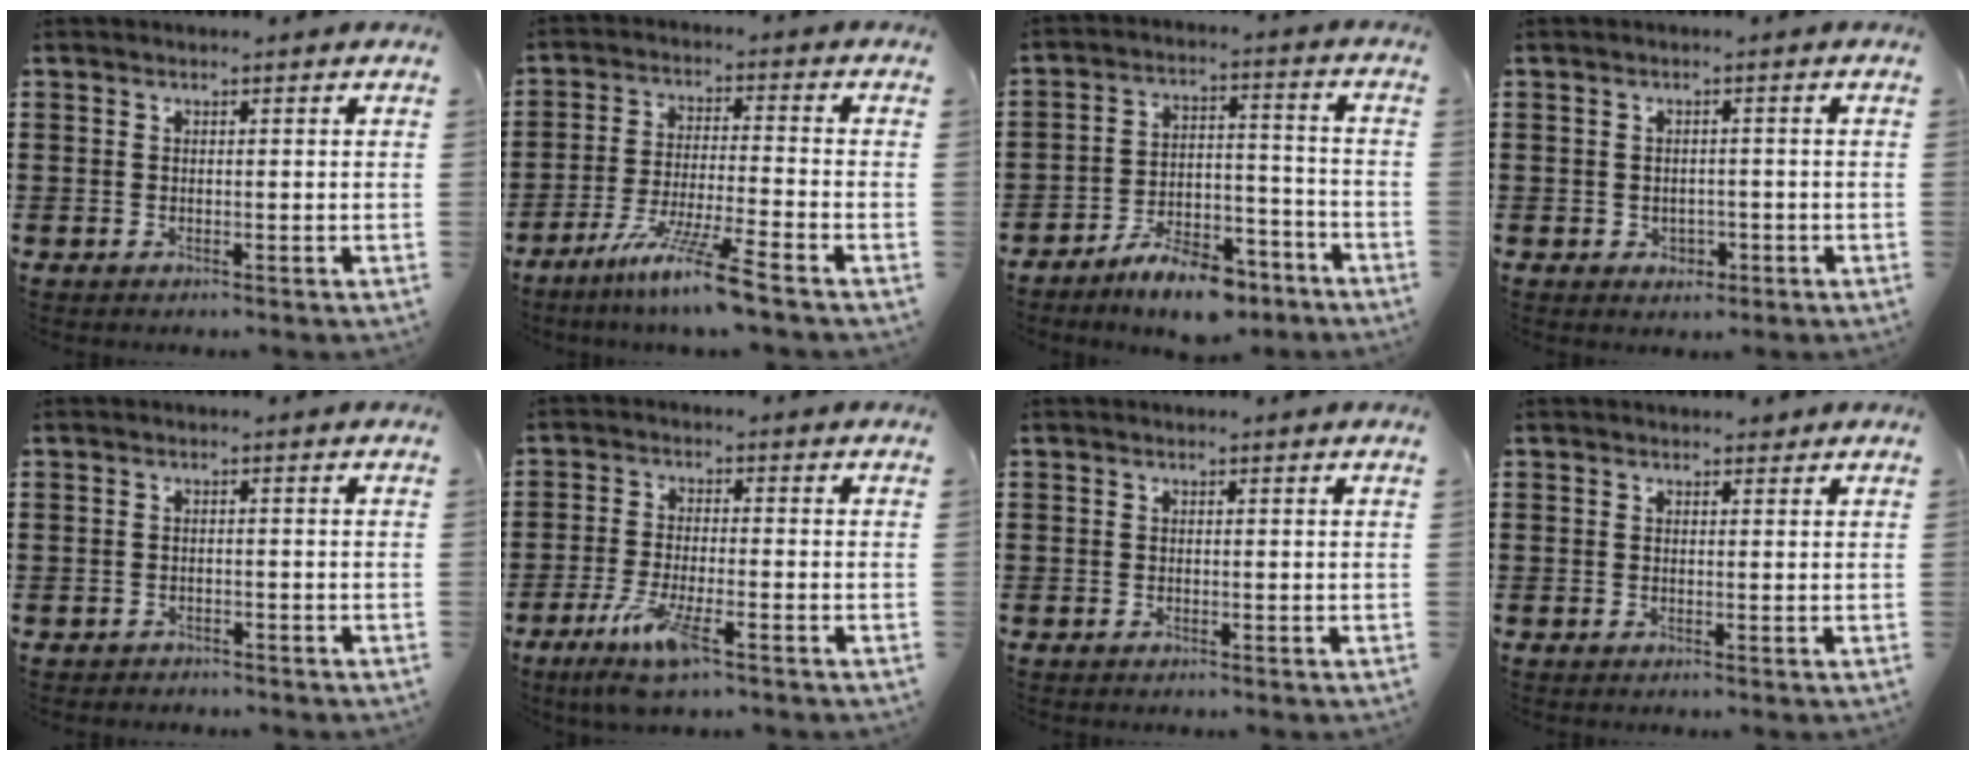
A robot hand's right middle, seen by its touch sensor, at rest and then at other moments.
{"total": 9.2, "force": [-6.9, -0.7, 6.0], "torque": [-0.123, -0.019, -0.135]}
{"total": 8.5, "force": [-7.4, 2.3, 3.5], "torque": [-0.056, 0.025, -0.137]}
{"total": 1.5, "force": [-0.4, 1.3, 0.7], "torque": [-0.008, -0.001, -0.011]}
{"total": 1.0, "force": [-1.0, 0.3, 0.0], "torque": [-0.003, 0.002, -0.023]}
{"total": 6.9, "force": [-3.9, 1.1, 5.6], "torque": [-0.111, -0.015, -0.069]}
{"total": 0.0}
{"total": 0.9, "force": [0.7, 0.5, 0.0], "torque": [0.005, -0.001, 0.012]}